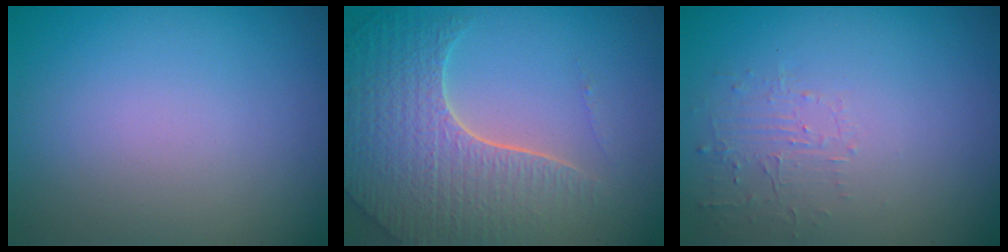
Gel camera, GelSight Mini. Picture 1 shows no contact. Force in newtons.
{"total": 7.0, "press": 5.2, "slide": 4.6}
{"total": 1.5, "press": 0.1, "slide": 1.5}